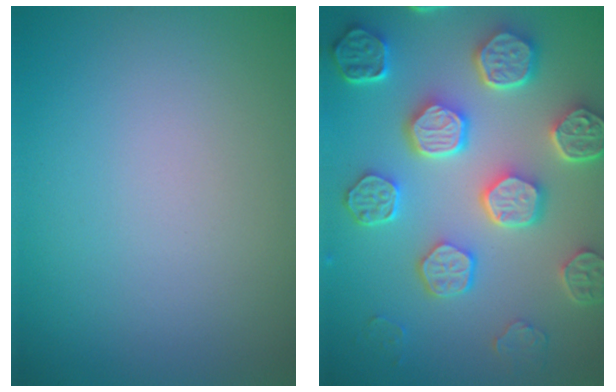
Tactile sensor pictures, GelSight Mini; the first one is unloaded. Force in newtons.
{"total": 8.3, "press": 6.2, "slide": 5.6}